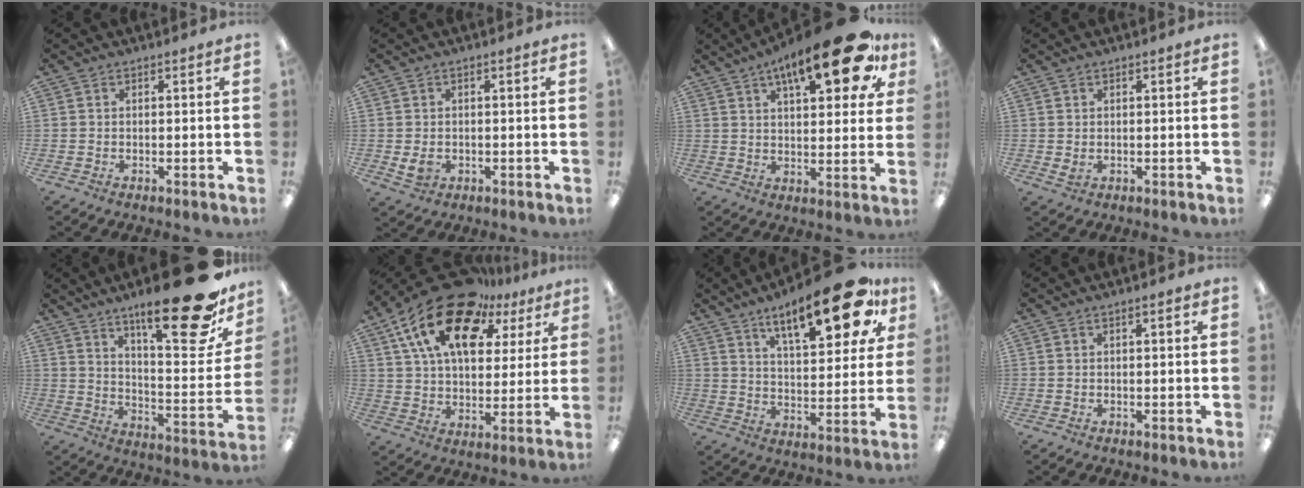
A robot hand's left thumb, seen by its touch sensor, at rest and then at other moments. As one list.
[{"total": 3.2, "force": [-0.5, 2.5, 2.0], "torque": [-0.041, -0.003, -0.011]}, {"total": 19.8, "force": [10.8, 6.9, 15.1], "torque": [-0.220, -0.043, 0.167]}, {"total": 1.5, "force": [0.2, 1.0, 1.2], "torque": [-0.014, 0.000, 0.002]}, {"total": 25.1, "force": [17.1, 7.1, 17.0], "torque": [-0.241, -0.115, 0.269]}, {"total": 20.9, "force": [12.4, 11.1, 12.7], "torque": [-0.247, -0.064, 0.215]}, {"total": 20.2, "force": [12.4, 7.0, 14.3], "torque": [-0.207, -0.060, 0.195]}, {"total": 1.0, "force": [0.3, 0.1, 1.0], "torque": [-0.020, 0.001, 0.005]}]